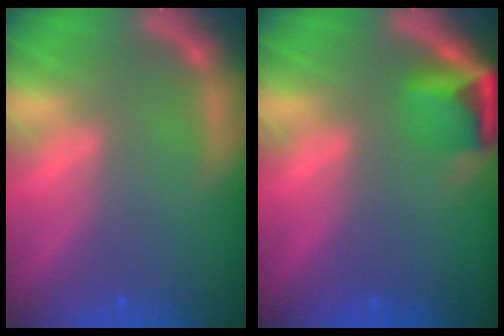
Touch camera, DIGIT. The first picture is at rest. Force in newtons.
{"total": 3.9}